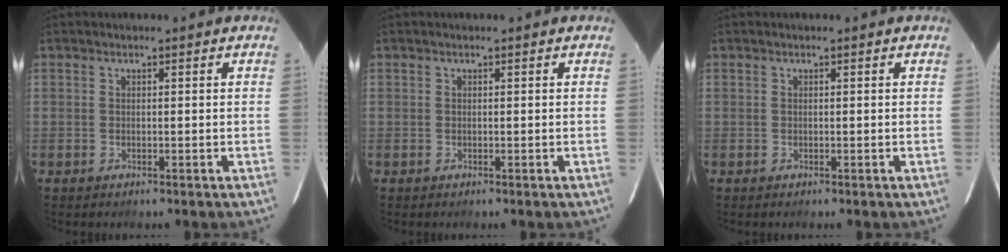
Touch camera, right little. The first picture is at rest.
{"total": 0.0}
{"total": 0.0}